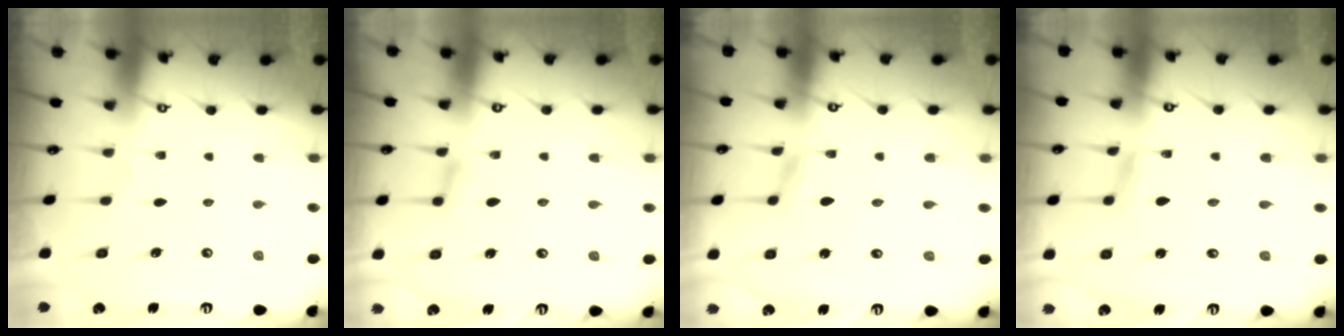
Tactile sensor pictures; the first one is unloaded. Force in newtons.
{"total": 7.4, "press": 7.4, "slide": 0.6}
{"total": 2.6, "press": 2.6, "slide": 0.2}
{"total": 2.2, "press": 2.2, "slide": 0.1}